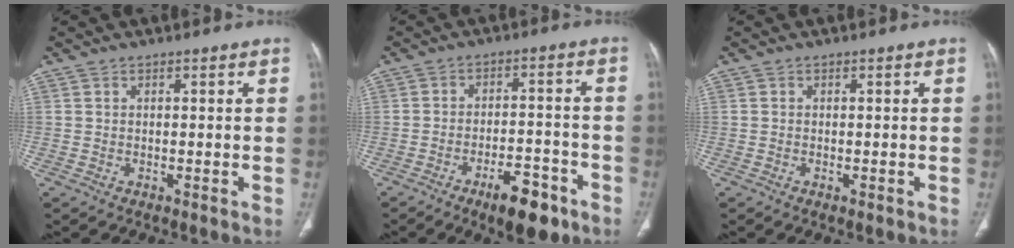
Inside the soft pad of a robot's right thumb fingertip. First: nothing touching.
{"total": 9.7, "force": [-6.0, 3.7, 6.7], "torque": [-0.089, 0.031, -0.087]}
{"total": 0.7, "force": [-0.3, 0.3, 0.6], "torque": [-0.011, -0.002, -0.002]}